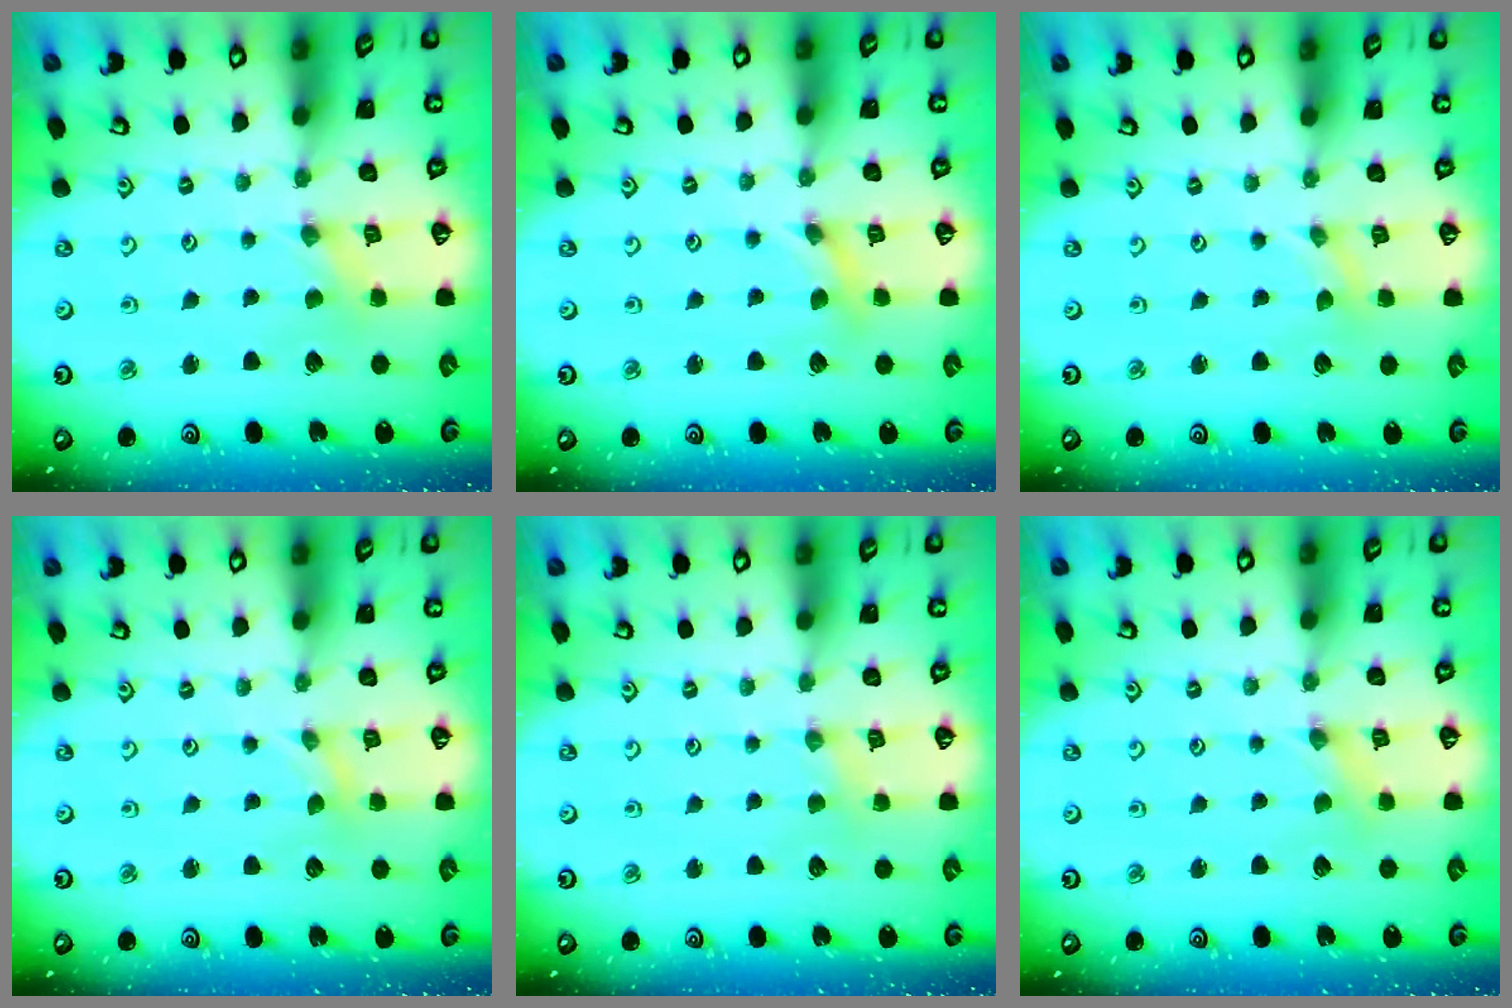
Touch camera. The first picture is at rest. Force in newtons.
{"total": 1.7, "press": 1.7, "slide": 0.2}
{"total": 0.0}
{"total": 0.0}
{"total": 2.7, "press": 2.6, "slide": 0.4}
{"total": 0.0}